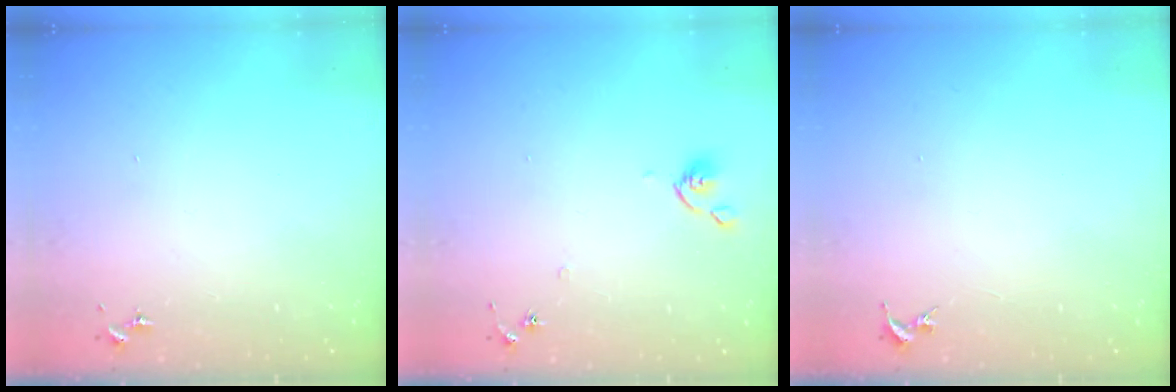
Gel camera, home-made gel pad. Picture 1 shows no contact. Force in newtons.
{"total": 5.9, "press": 5.9, "slide": 0.7}
{"total": 0.0}